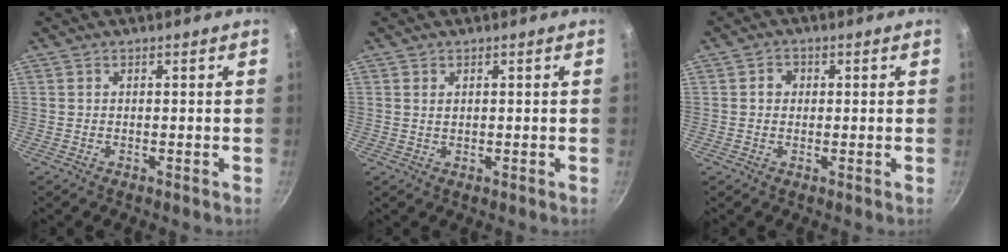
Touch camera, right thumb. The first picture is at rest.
{"total": 1.3, "force": [0.5, 0.8, 0.8], "torque": [-0.014, 0.001, 0.009]}
{"total": 2.3, "force": [0.3, 2.0, 1.0], "torque": [-0.003, 0.005, 0.000]}